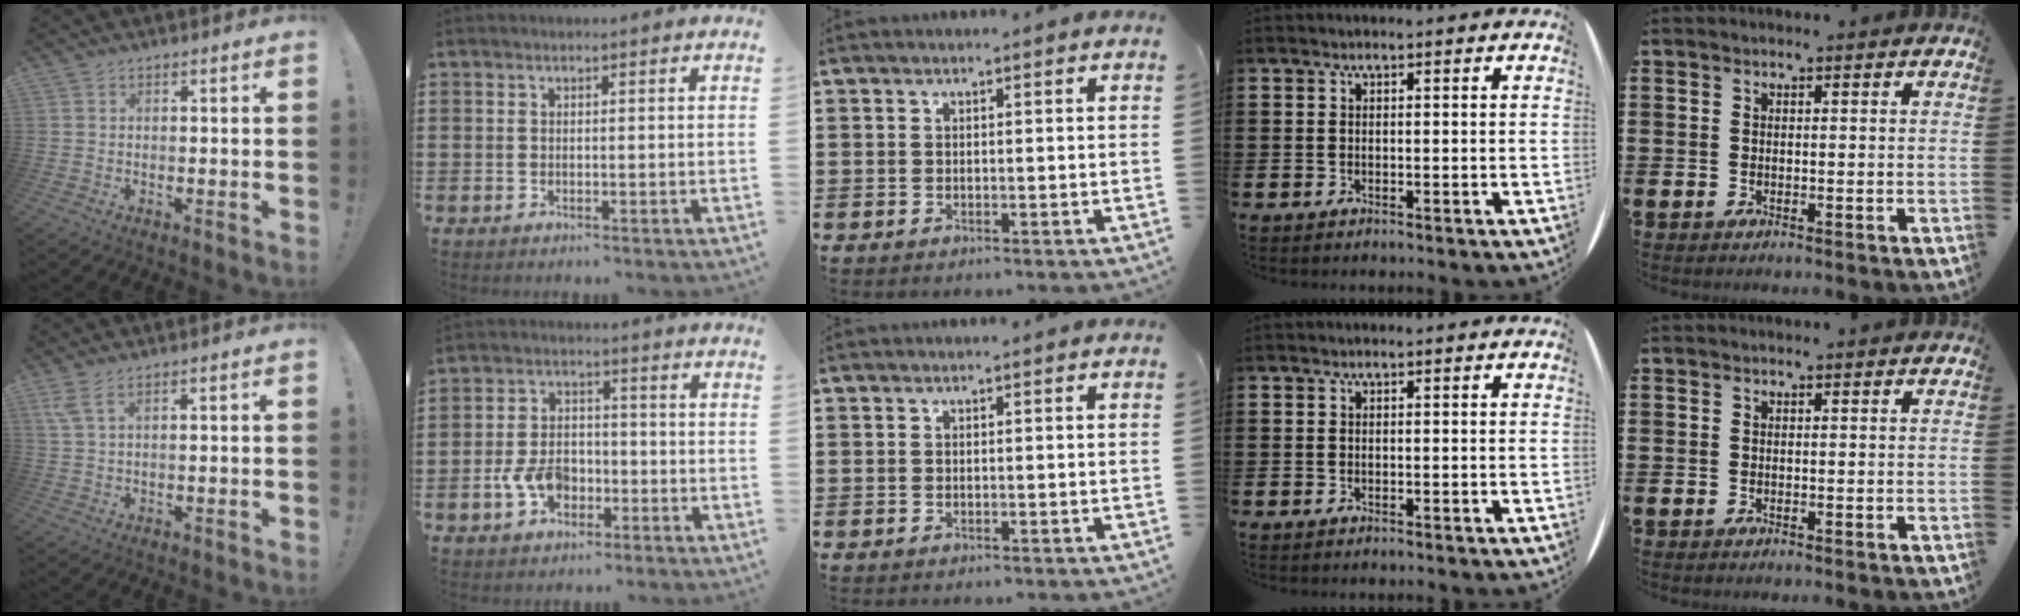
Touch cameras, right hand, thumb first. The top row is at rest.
{"thumb": {"total": 3.6, "force": [1.9, 1.0, 2.9], "torque": [-0.067, 0.001, 0.036]}, "index": {"total": 6.3, "force": [-2.3, 4.2, 4.2], "torque": [-0.096, 0.006, -0.044]}}